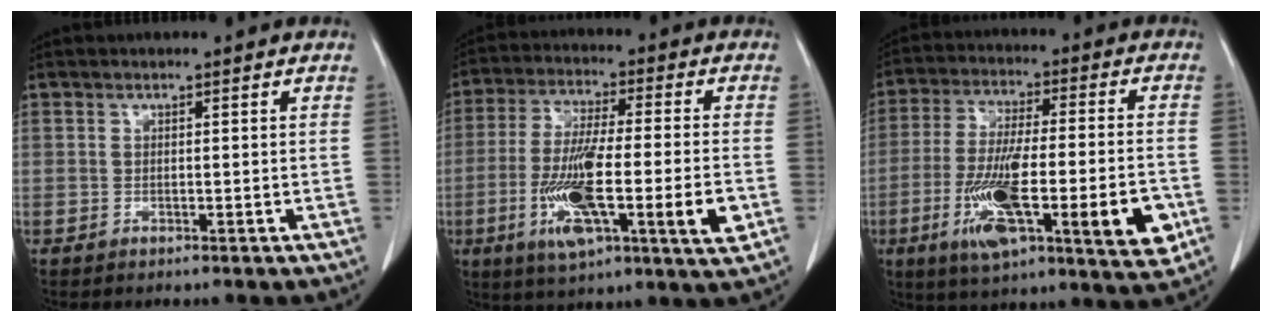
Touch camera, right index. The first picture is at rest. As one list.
[{"total": 17.2, "force": [-4.6, 2.1, 16.5], "torque": [-0.288, -0.018, -0.075]}, {"total": 20.6, "force": [-6.6, 3.7, 19.2], "torque": [-0.301, -0.019, -0.100]}]